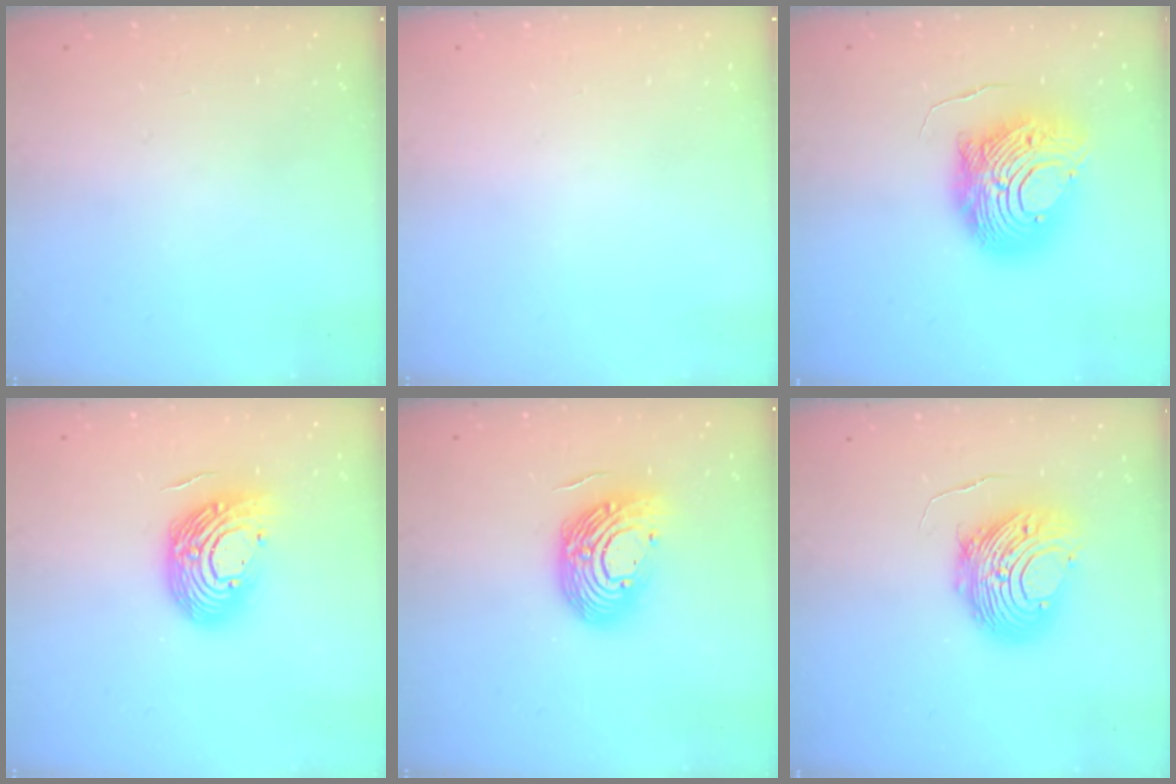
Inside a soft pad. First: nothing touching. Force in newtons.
{"total": 0.0}
{"total": 15.3, "press": 15.2, "slide": 1.6}
{"total": 15.4, "press": 15.3, "slide": 1.4}
{"total": 15.4, "press": 15.3, "slide": 1.4}
{"total": 10.7, "press": 10.6, "slide": 1.1}